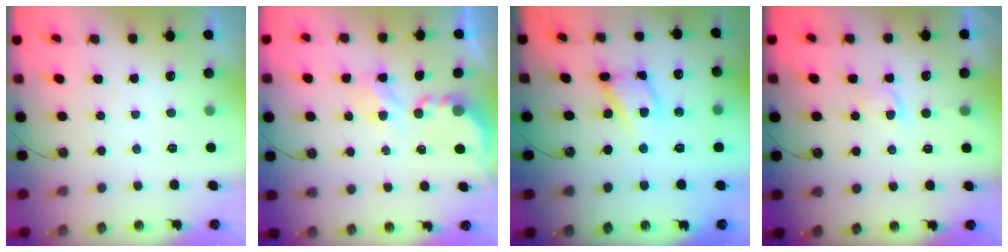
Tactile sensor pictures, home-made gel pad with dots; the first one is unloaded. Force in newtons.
{"total": 4.0, "press": 4.0, "slide": 0.1}
{"total": 13.4, "press": 13.4, "slide": 1.0}
{"total": 2.0, "press": 2.0, "slide": 0.4}